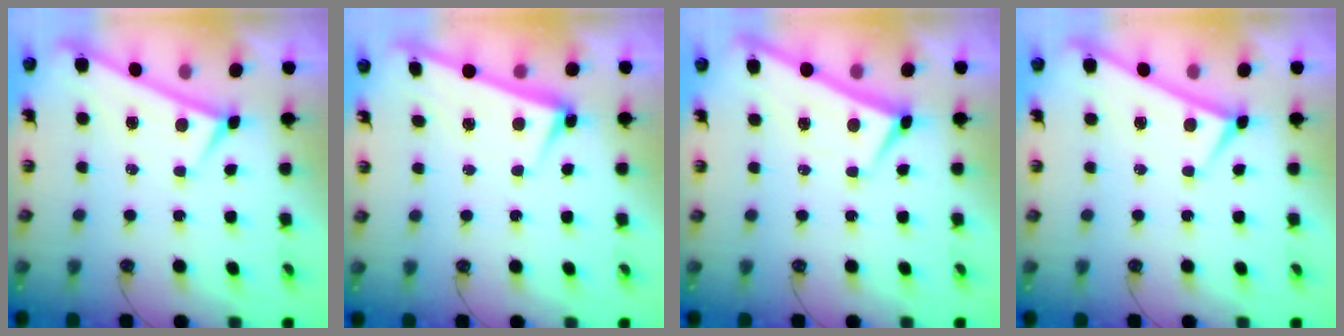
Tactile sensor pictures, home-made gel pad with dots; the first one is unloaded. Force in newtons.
{"total": 2.7, "press": 2.7, "slide": 0.6}
{"total": 2.2, "press": 2.2, "slide": 0.3}
{"total": 0.0}